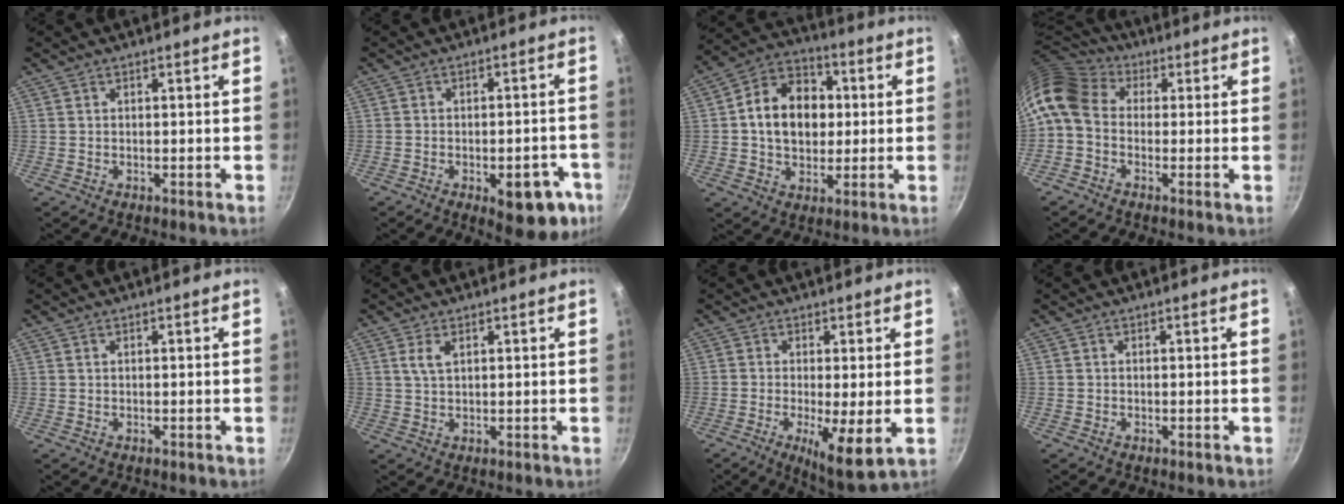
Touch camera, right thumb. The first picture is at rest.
{"total": 11.5, "force": [-4.8, 5.5, 8.9], "torque": [-0.066, 0.022, -0.052]}
{"total": 14.5, "force": [1.2, 11.1, 9.3], "torque": [-0.119, 0.020, 0.008]}
{"total": 11.6, "force": [0.8, 8.9, 7.4], "torque": [-0.150, 0.032, -0.006]}
{"total": 0.0}
{"total": 3.0, "force": [1.2, 1.5, 2.3], "torque": [-0.043, -0.003, 0.024]}
{"total": 8.5, "force": [-1.4, 1.9, 8.2], "torque": [-0.132, -0.017, -0.015]}
{"total": 0.0}